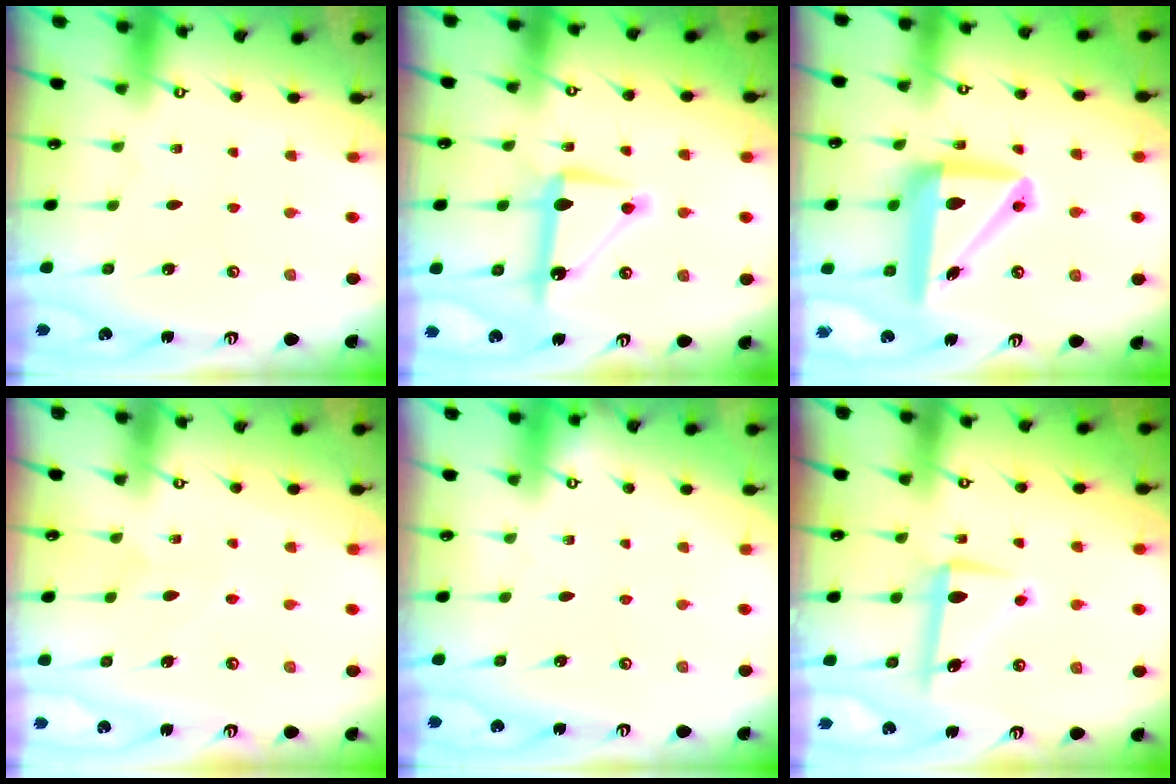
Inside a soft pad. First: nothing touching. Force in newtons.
{"total": 11.3, "press": 11.3, "slide": 0.6}
{"total": 14.1, "press": 13.8, "slide": 2.9}
{"total": 5.1, "press": 5.1, "slide": 0.5}
{"total": 0.0}
{"total": 7.6, "press": 7.5, "slide": 0.9}